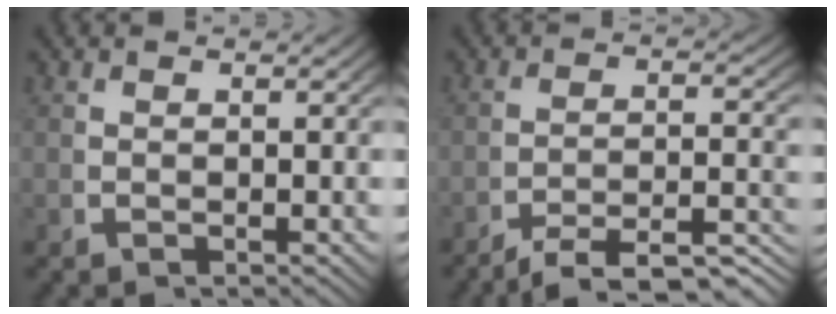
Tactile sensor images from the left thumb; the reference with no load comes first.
{"total": 6.7, "force": [-4.7, 2.5, 4.0], "torque": [-0.056, -0.014, -0.065]}